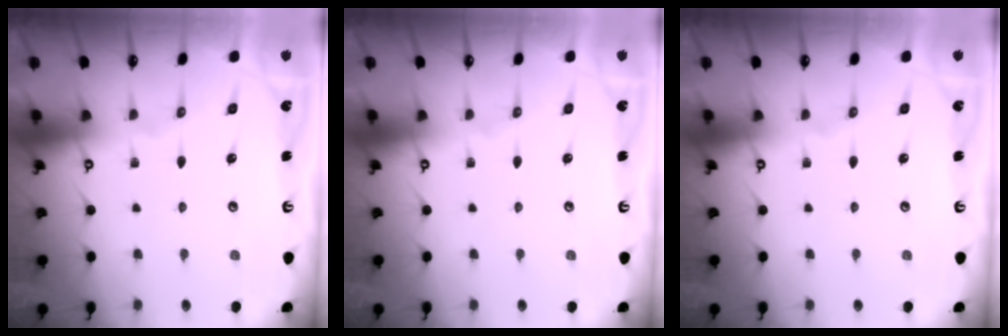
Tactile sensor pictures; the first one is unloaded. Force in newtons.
{"total": 0.0}
{"total": 0.0}